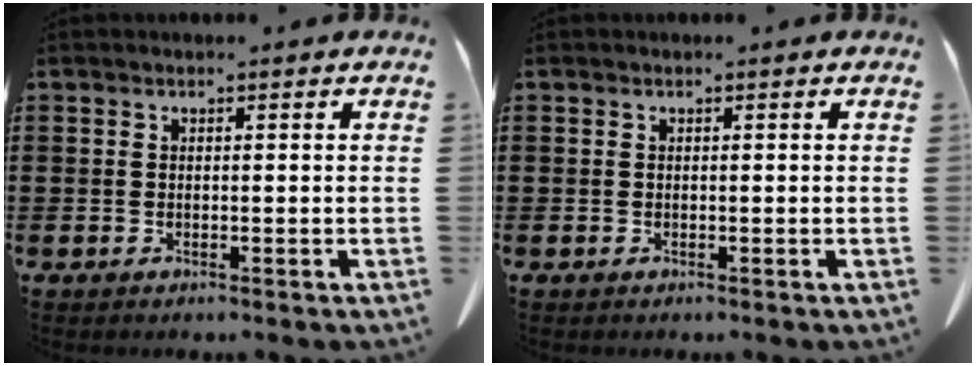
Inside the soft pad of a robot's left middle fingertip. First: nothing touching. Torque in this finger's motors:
{"motor_torque": [-0.05, -0.05, 0.00, 0.00]}